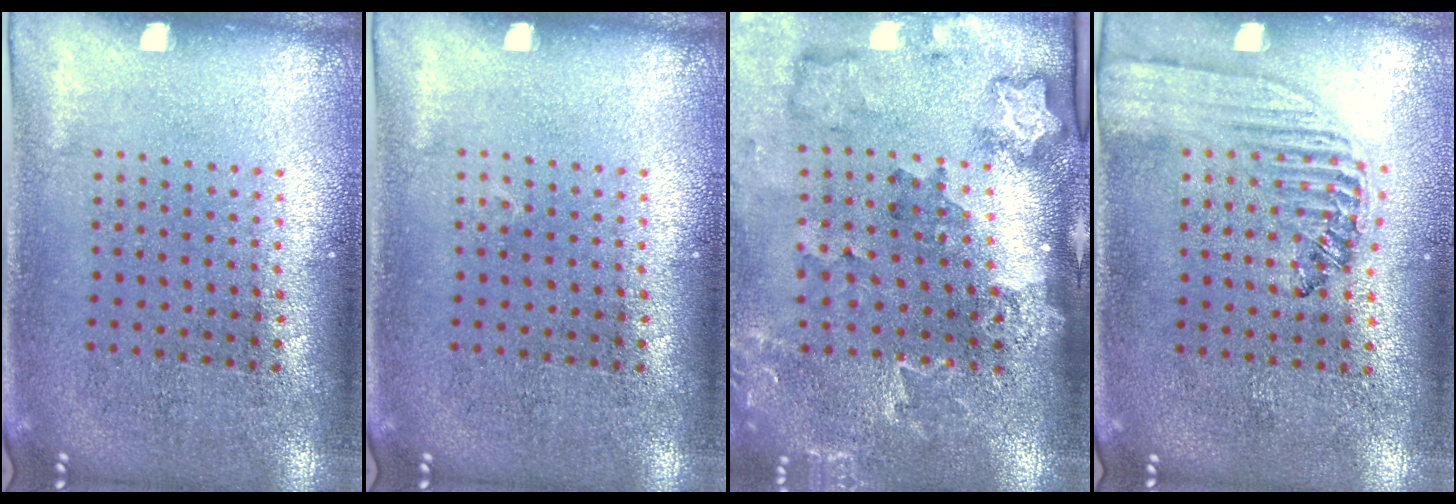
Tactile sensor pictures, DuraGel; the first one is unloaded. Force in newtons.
{"total": 0.0}
{"total": 2.0, "press": 1.9, "slide": 0.4}
{"total": 1.6, "press": 1.4, "slide": 0.7}